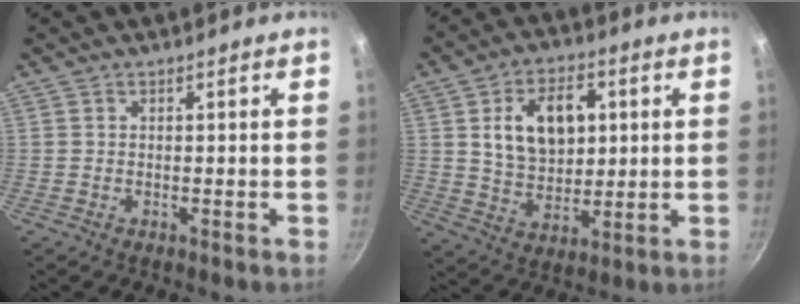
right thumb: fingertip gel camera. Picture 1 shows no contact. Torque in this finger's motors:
{"motor_torque": [0.20, 0.23, 0.21, -0.14, 0.31]}